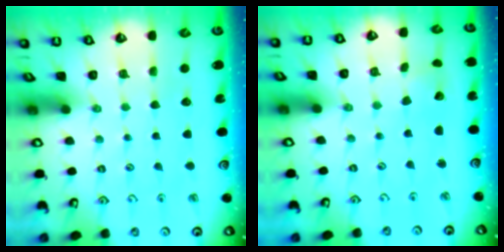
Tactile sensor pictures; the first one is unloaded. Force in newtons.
{"total": 2.6, "press": 2.6, "slide": 0.3}